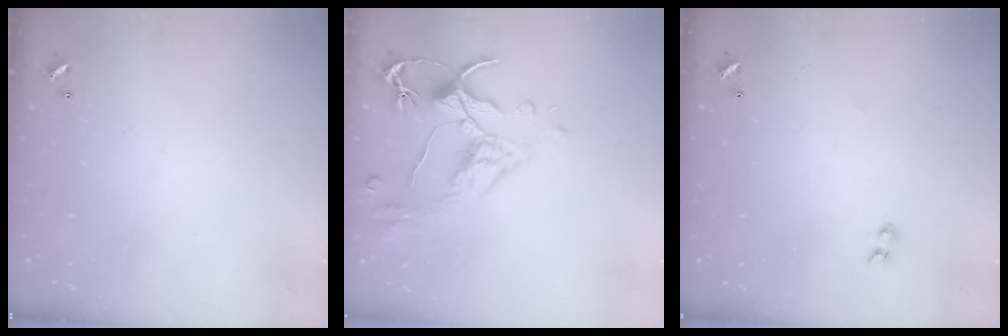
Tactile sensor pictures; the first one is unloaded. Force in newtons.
{"total": 2.5, "press": 2.2, "slide": 1.3}
{"total": 1.9, "press": 1.7, "slide": 0.9}